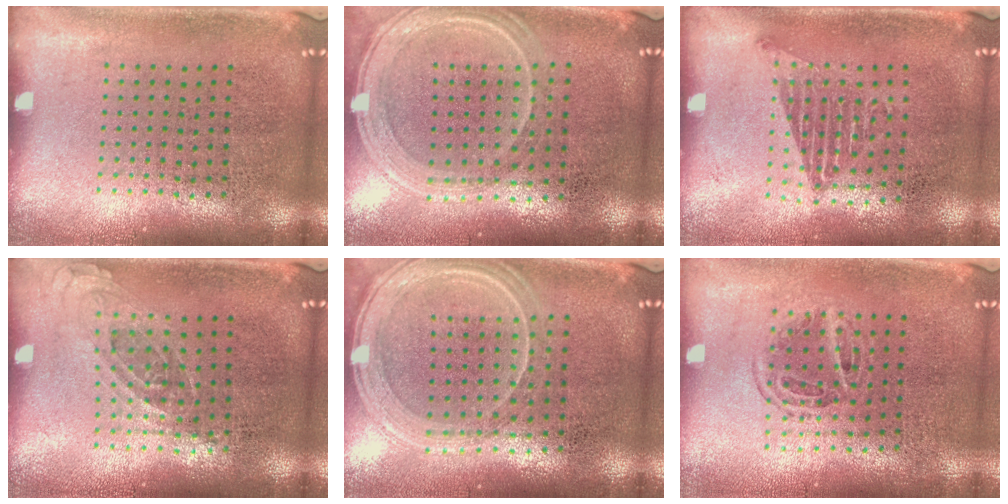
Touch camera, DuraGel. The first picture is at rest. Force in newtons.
{"total": 1.2, "press": 1.1, "slide": 0.3}
{"total": 1.1, "press": 1.0, "slide": 0.5}
{"total": 0.8, "press": 0.8, "slide": 0.3}
{"total": 1.3, "press": 1.3, "slide": 0.1}
{"total": 1.1, "press": 0.9, "slide": 0.6}